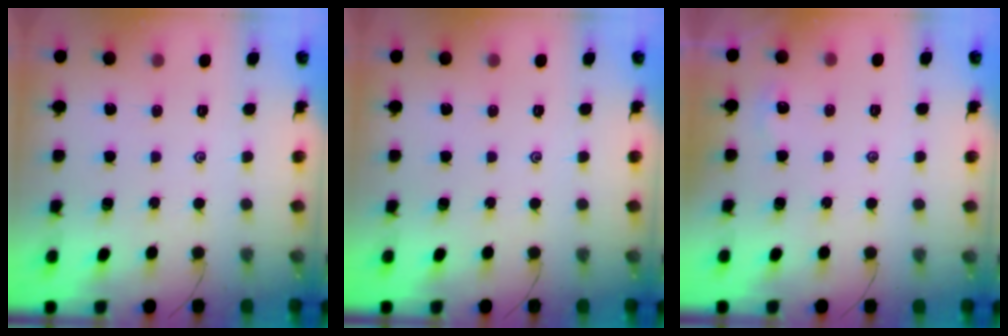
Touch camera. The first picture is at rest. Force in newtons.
{"total": 0.0}
{"total": 2.7, "press": 2.7, "slide": 0.3}